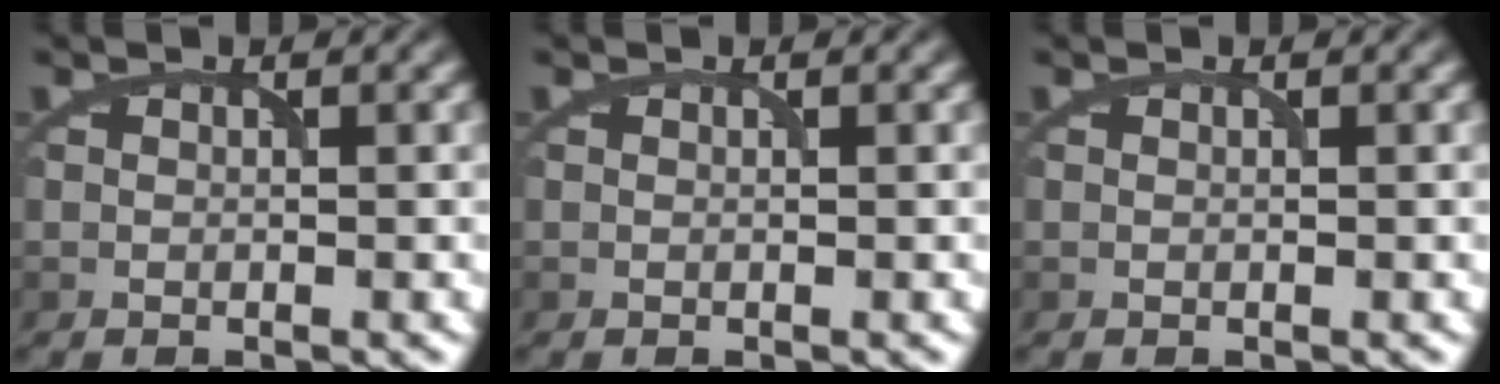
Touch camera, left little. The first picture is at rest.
{"total": 0.0}
{"total": 0.0}